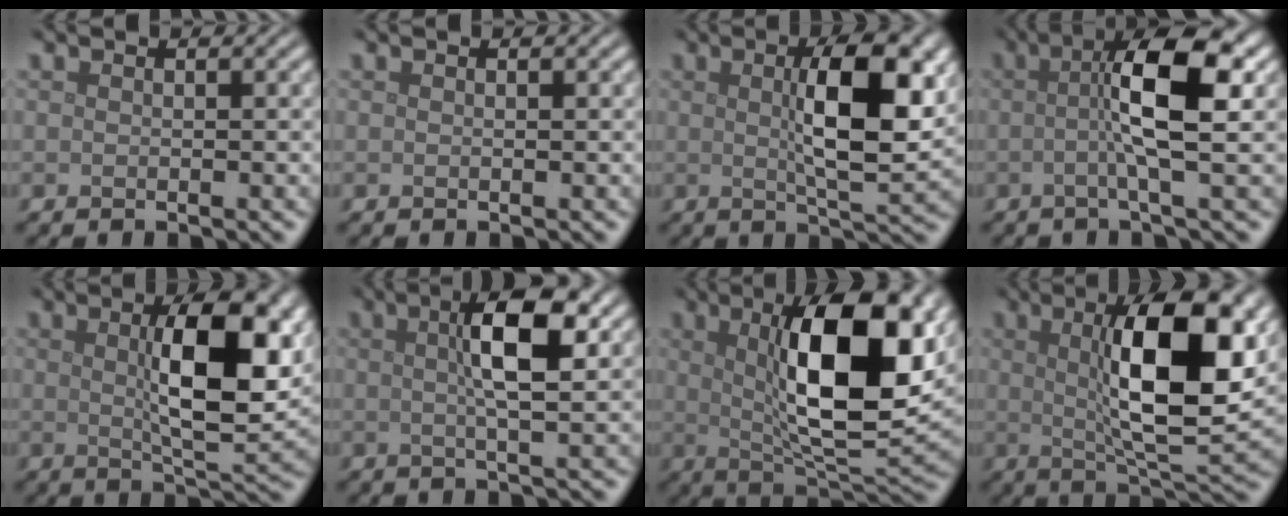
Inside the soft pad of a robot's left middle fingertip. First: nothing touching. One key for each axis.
{"total": 0.0}
{"total": 8.5, "fx": 1.5, "fy": 2.5, "fz": 8.0, "tx": -0.121, "ty": 0.001, "tz": 0.023}
{"total": 6.8, "fx": 0.5, "fy": 1.3, "fz": 6.7, "tx": -0.105, "ty": 0.016, "tz": 0.001}
{"total": 9.4, "fx": 1.7, "fy": 3.0, "fz": 8.8, "tx": -0.133, "ty": -0.001, "tz": 0.029}
{"total": 5.9, "fx": 1.4, "fy": 1.4, "fz": 5.6, "tx": -0.084, "ty": 0.013, "tz": 0.018}
{"total": 12.4, "fx": 2.7, "fy": 4.2, "fz": 11.4, "tx": -0.179, "ty": 0.001, "tz": 0.048}
{"total": 11.4, "fx": 2.2, "fy": 3.4, "fz": 10.7, "tx": -0.167, "ty": 0.001, "tz": 0.041}